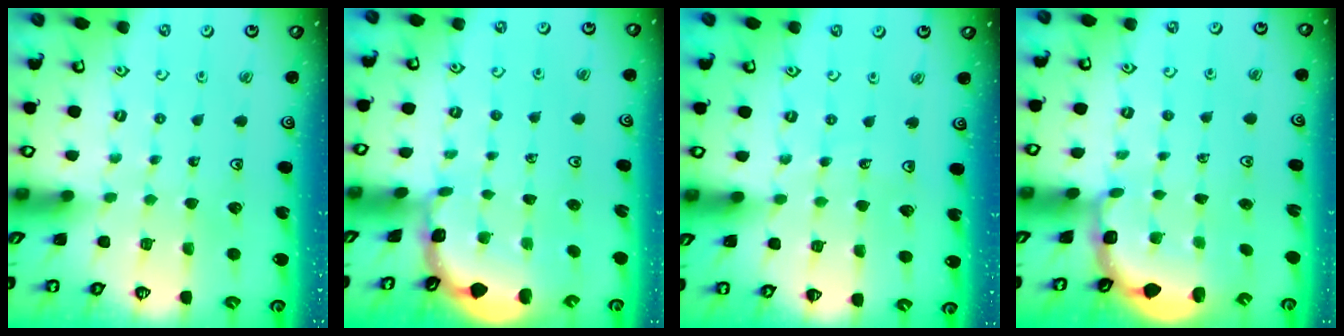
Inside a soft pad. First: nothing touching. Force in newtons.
{"total": 1.3, "press": 1.3, "slide": 0.3}
{"total": 2.9, "press": 2.9, "slide": 0.3}
{"total": 2.7, "press": 2.3, "slide": 1.4}